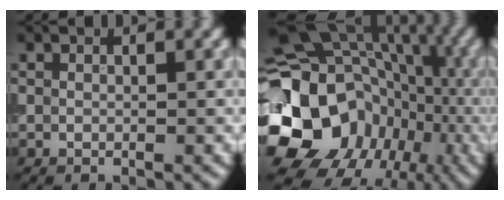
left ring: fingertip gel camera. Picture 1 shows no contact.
{"total": 18.8, "force": [-5.0, 15.7, 9.0], "torque": [-0.164, 0.009, -0.096]}